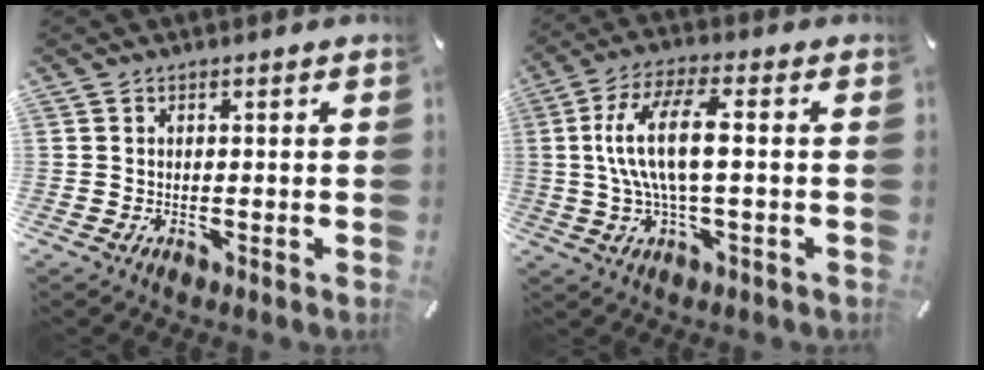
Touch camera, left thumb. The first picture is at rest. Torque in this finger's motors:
{"motor_torque": [2.20, 2.17, 1.82, -0.06, 0.40]}